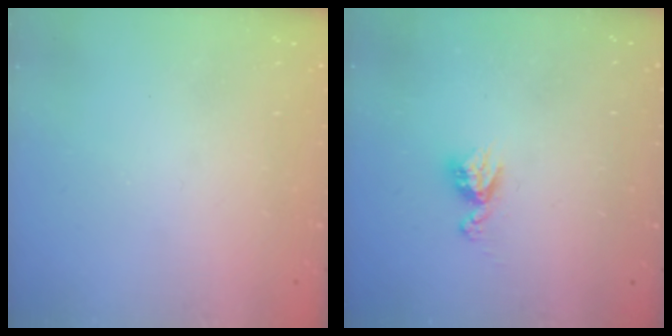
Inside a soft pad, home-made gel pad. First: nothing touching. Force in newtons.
{"total": 5.0, "press": 4.9, "slide": 0.6}